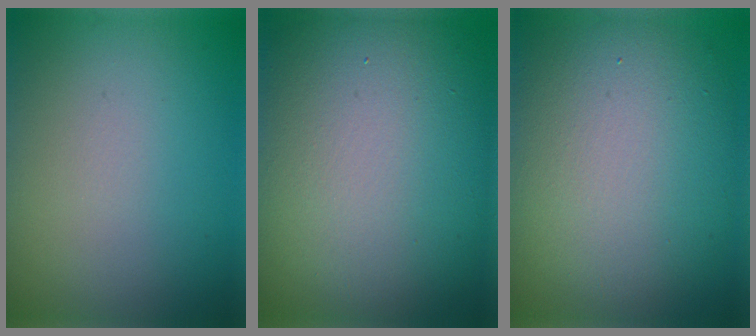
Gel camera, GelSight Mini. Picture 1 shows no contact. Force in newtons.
{"total": 17.2, "press": 17.2, "slide": 0.5}
{"total": 12.3, "press": 12.2, "slide": 1.1}